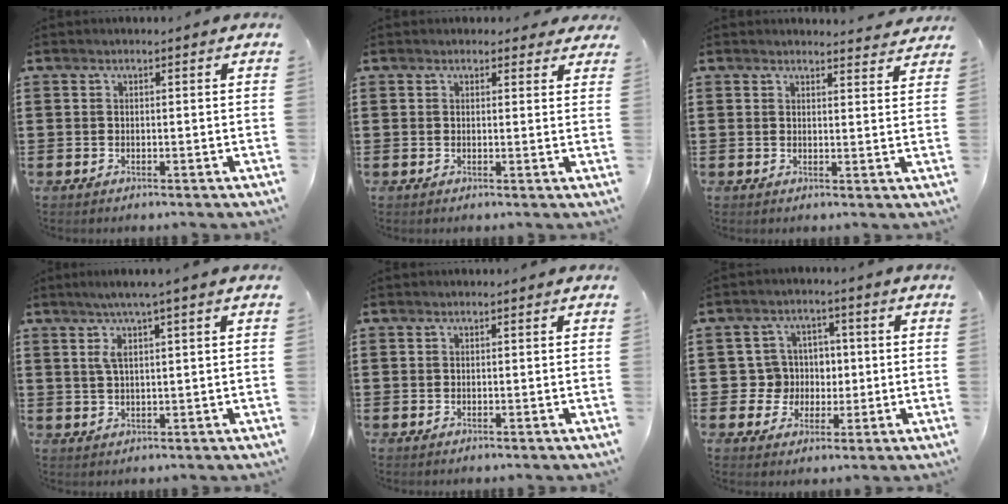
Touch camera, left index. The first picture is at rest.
{"total": 1.7, "force": [1.5, 0.8, 0.3], "torque": [-0.002, 0.003, 0.026]}
{"total": 2.5, "force": [2.5, 0.0, 0.3], "torque": [-0.004, -0.011, 0.045]}
{"total": 3.7, "force": [1.4, -0.1, 3.4], "torque": [-0.069, -0.002, 0.022]}
{"total": 0.0}
{"total": 5.5, "force": [0.1, 5.4, 0.9], "torque": [-0.037, 0.012, 0.000]}